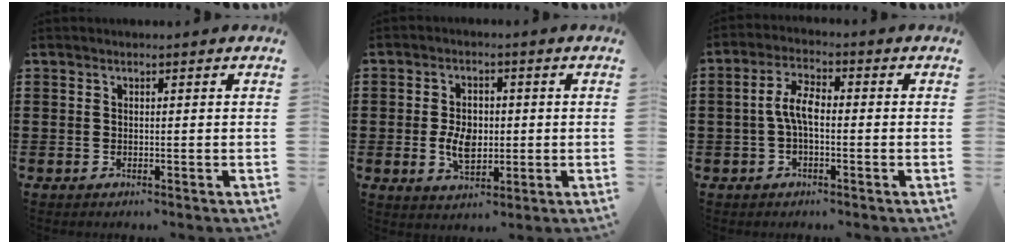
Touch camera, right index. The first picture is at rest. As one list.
[{"total": 5.4, "force": [-0.9, 3.3, 4.2], "torque": [-0.093, 0.003, -0.019]}, {"total": 5.0, "force": [-0.5, 1.9, 4.6], "torque": [-0.096, 0.005, -0.012]}]